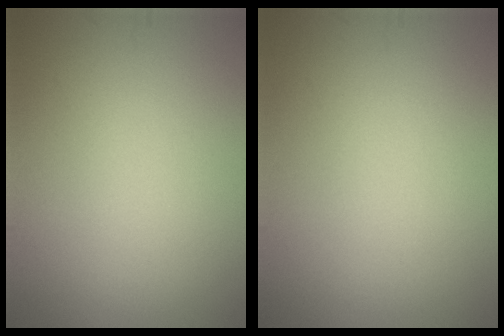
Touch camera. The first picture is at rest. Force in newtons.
{"total": 0.0}